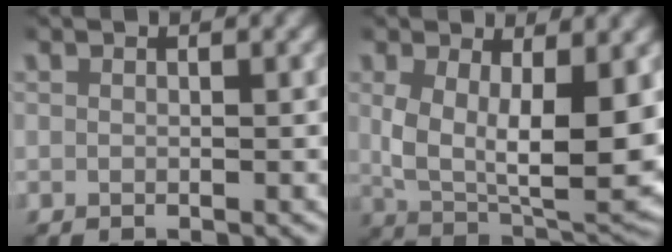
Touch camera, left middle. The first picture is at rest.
{"total": 9.0, "force": [0.7, 4.6, 7.7], "torque": [-0.140, -0.029, 0.023]}